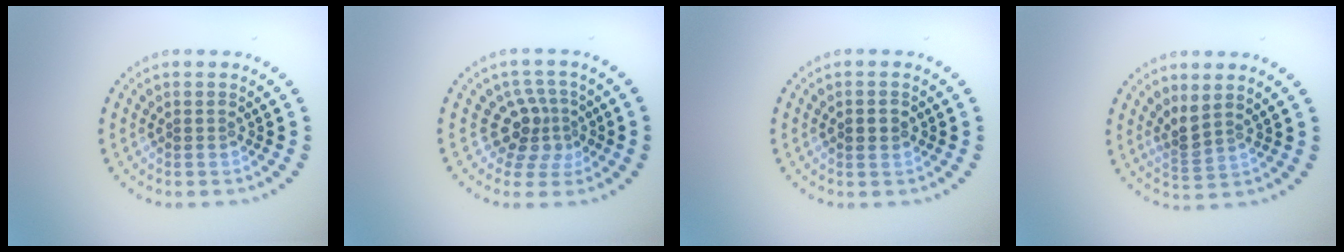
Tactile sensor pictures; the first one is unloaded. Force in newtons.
{"total": 3.2, "press": 2.2, "slide": 2.2}
{"total": 1.9, "press": 1.9, "slide": 0.1}
{"total": 2.0, "press": 1.5, "slide": 1.3}